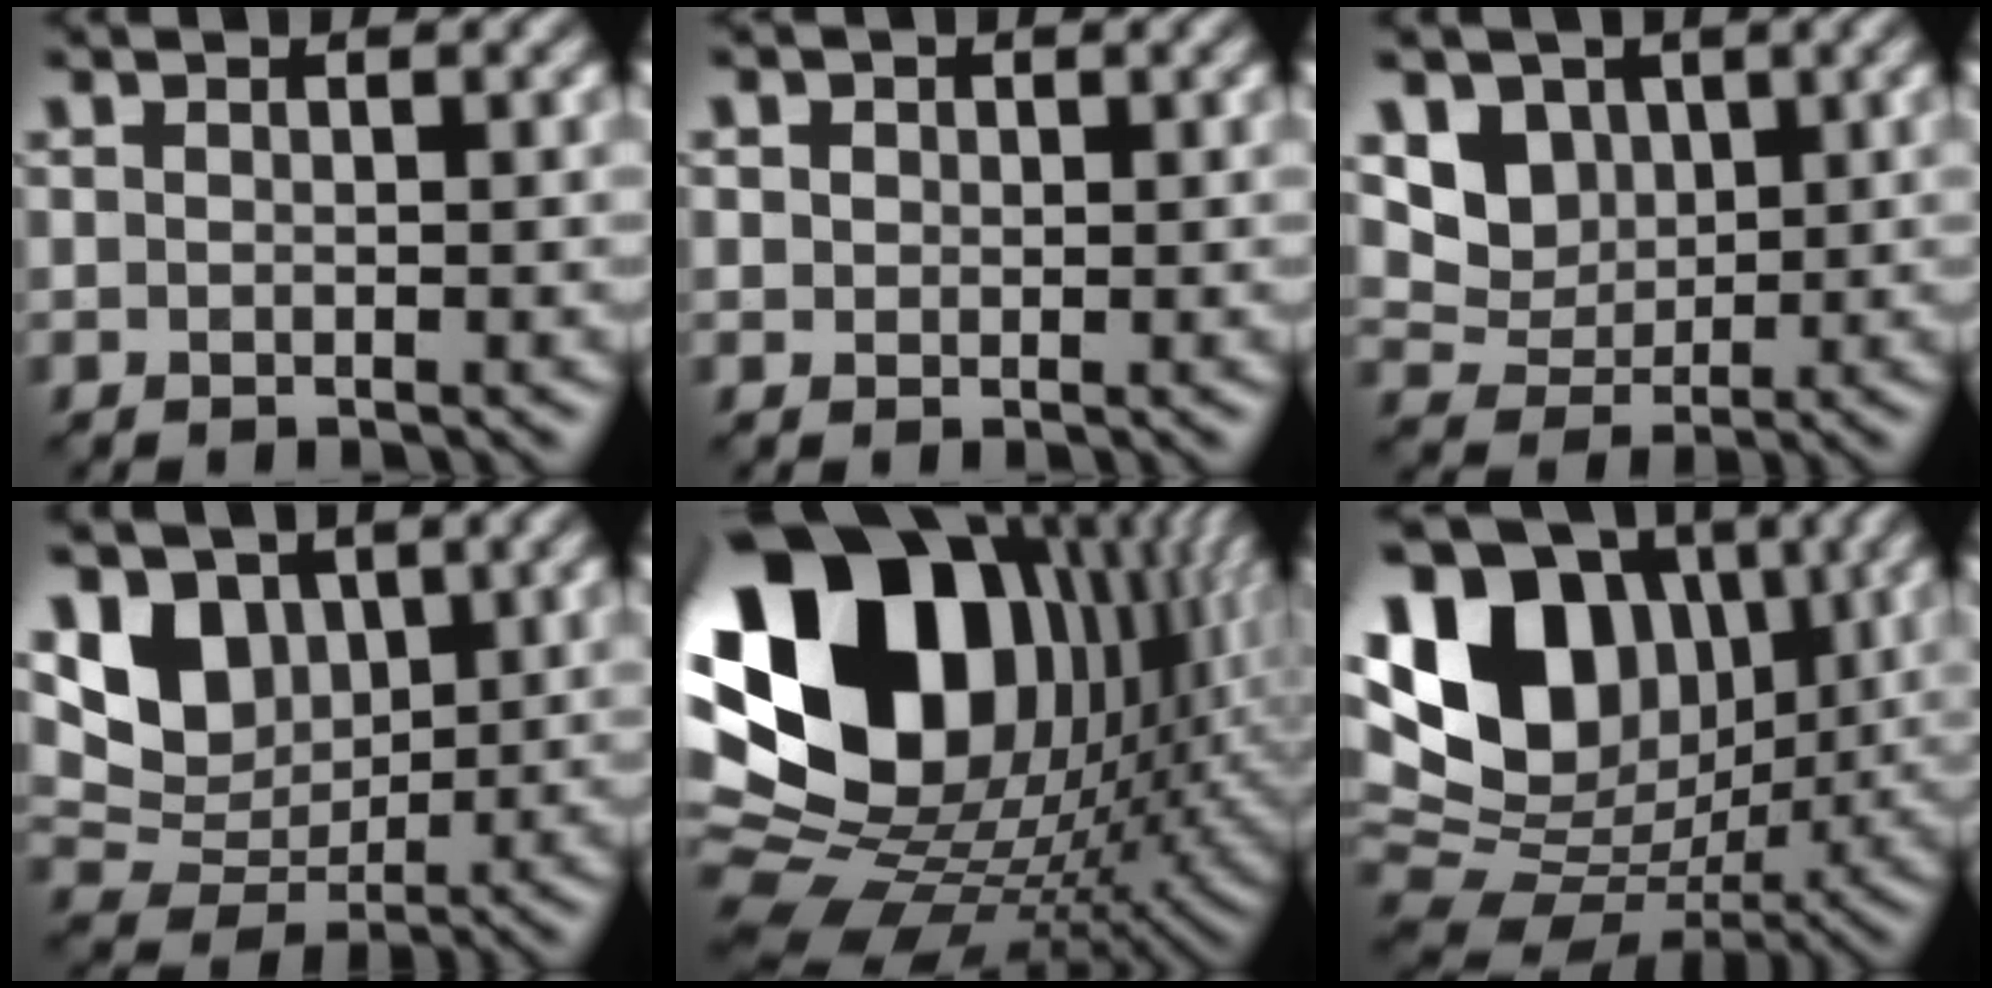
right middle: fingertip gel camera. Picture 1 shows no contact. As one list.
[{"total": 1.6, "force": [0.8, 1.3, 0.5], "torque": [-0.015, 0.001, 0.012]}, {"total": 5.2, "force": [2.3, 4.0, 2.3], "torque": [-0.063, -0.018, 0.050]}, {"total": 6.5, "force": [2.2, 4.9, 3.6], "torque": [-0.078, -0.001, 0.030]}, {"total": 21.0, "force": [4.9, 14.7, 14.2], "torque": [-0.291, -0.003, 0.097]}, {"total": 14.9, "force": [4.3, 10.5, 9.7], "torque": [-0.186, 0.030, 0.067]}]